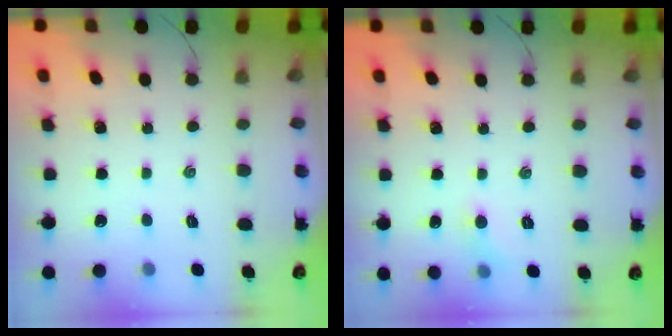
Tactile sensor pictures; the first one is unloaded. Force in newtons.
{"total": 3.8, "press": 3.5, "slide": 1.2}